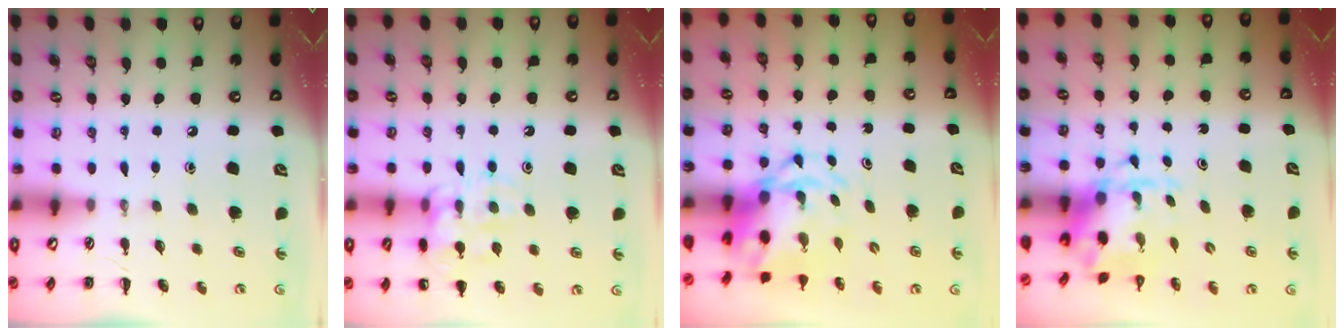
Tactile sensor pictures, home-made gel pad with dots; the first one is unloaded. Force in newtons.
{"total": 13.5, "press": 13.5, "slide": 0.9}
{"total": 5.5, "press": 5.3, "slide": 1.3}
{"total": 3.8, "press": 3.7, "slide": 0.9}